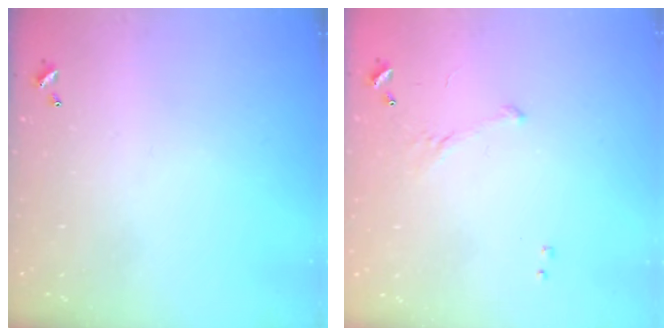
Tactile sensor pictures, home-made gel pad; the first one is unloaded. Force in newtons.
{"total": 5.4, "press": 5.3, "slide": 1.0}